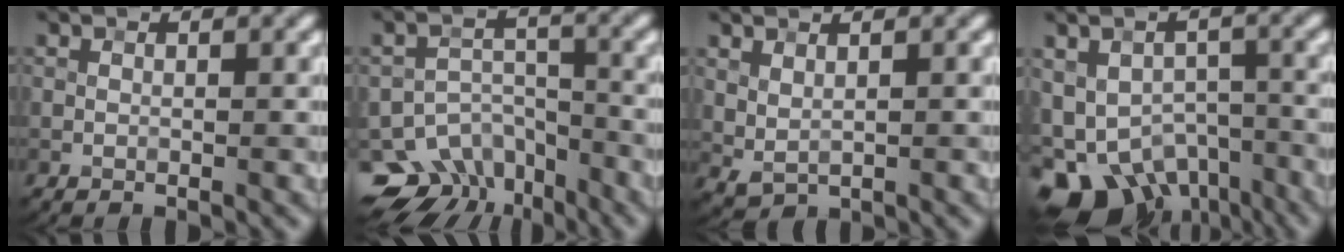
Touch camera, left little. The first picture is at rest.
{"total": 10.8, "force": [-8.1, 6.5, 3.0], "torque": [-0.046, -0.003, -0.114]}
{"total": 1.3, "force": [0.9, 0.6, 0.7], "torque": [-0.017, -0.007, 0.025]}
{"total": 11.7, "force": [-7.6, 7.0, 5.5], "torque": [-0.091, -0.024, -0.102]}